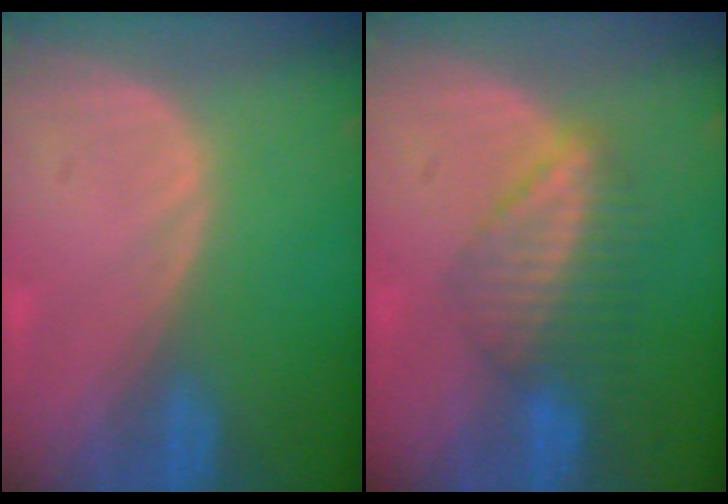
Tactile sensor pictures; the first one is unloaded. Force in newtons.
{"total": 6.6, "press": 5.9, "slide": 2.8}